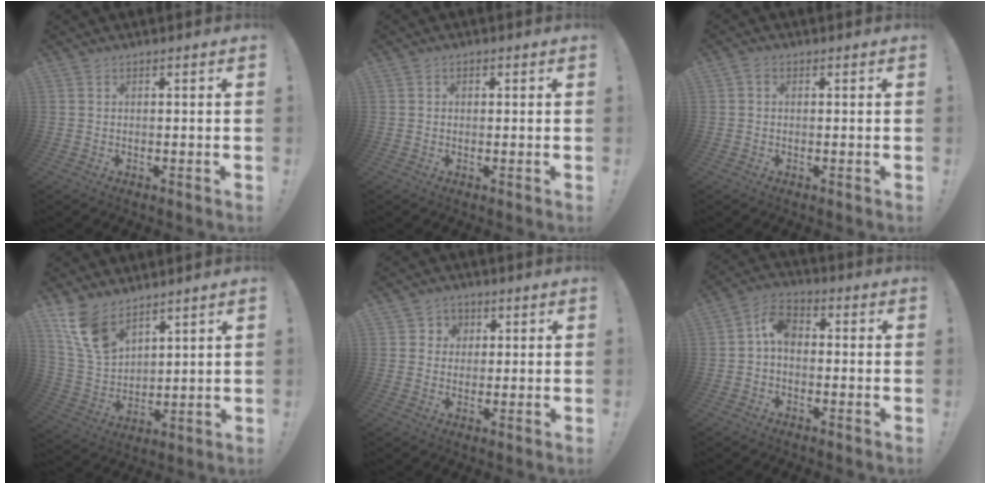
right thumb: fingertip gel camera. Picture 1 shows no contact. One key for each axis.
{"total": 1.1, "fx": 0.1, "fy": 0.9, "fz": 0.5, "tx": -0.001, "ty": 0.000, "tz": 0.000}
{"total": 1.1, "fx": -0.1, "fy": 0.9, "fz": 0.6, "tx": -0.015, "ty": 0.005, "tz": -0.001}
{"total": 12.6, "fx": 8.8, "fy": 6.7, "fz": 5.9, "tx": -0.121, "ty": -0.047, "tz": 0.176}
{"total": 4.3, "fx": 0.7, "fy": 4.2, "fz": 0.7, "tx": -0.006, "ty": -0.003, "tz": 0.012}
{"total": 6.6, "fx": 0.0, "fy": 4.7, "fz": 4.7, "tx": -0.089, "ty": 0.014, "tz": 0.002}